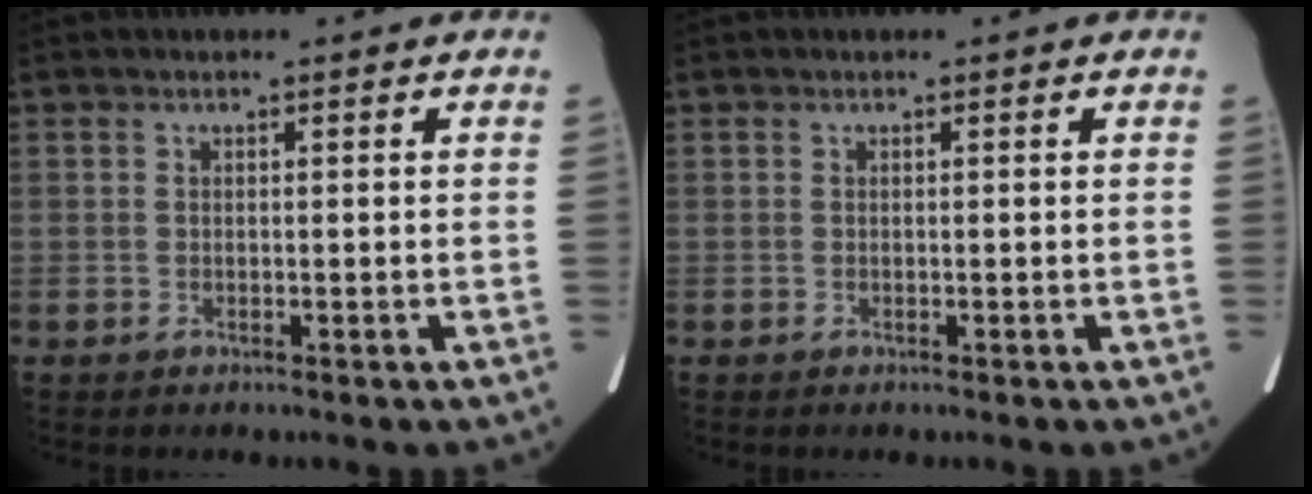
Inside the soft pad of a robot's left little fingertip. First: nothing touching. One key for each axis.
{"total": 0.0}